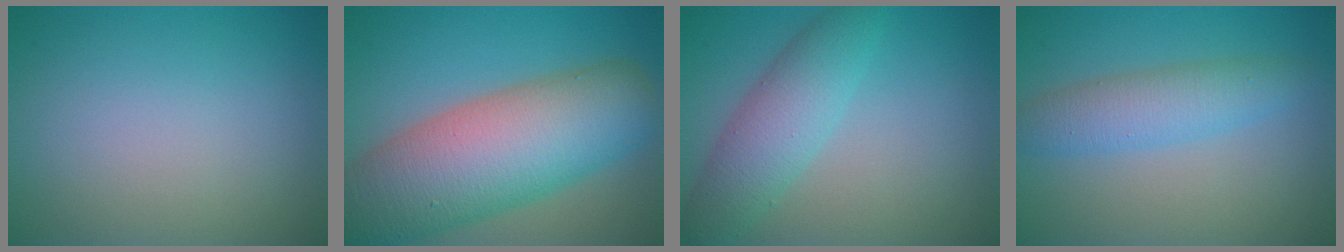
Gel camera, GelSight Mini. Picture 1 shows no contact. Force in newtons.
{"total": 13.2, "press": 13.2, "slide": 0.7}
{"total": 5.0, "press": 5.0, "slide": 0.1}
{"total": 3.7, "press": 3.7, "slide": 0.0}